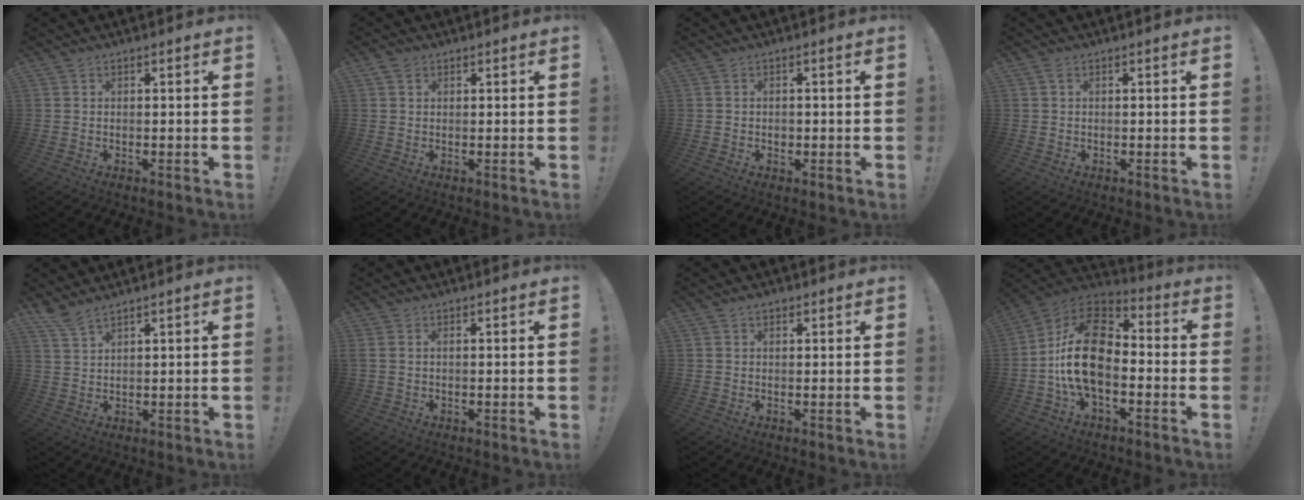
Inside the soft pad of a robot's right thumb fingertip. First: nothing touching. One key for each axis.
{"total": 1.9, "fx": 1.2, "fy": 1.2, "fz": 0.9, "tx": -0.015, "ty": -0.001, "tz": 0.022}
{"total": 1.3, "fx": -0.5, "fy": 1.0, "fz": 0.6, "tx": -0.004, "ty": 0.000, "tz": -0.010}
{"total": 0.6, "fx": 0.1, "fy": 0.2, "fz": 0.5, "tx": -0.008, "ty": 0.000, "tz": 0.001}
{"total": 4.3, "fx": 3.7, "fy": 0.6, "fz": 2.2, "tx": -0.042, "ty": -0.022, "tz": 0.067}
{"total": 1.2, "fx": 0.4, "fy": 0.8, "fz": 0.8, "tx": -0.023, "ty": 0.006, "tz": 0.009}
{"total": 1.2, "fx": 0.6, "fy": 0.8, "fz": 0.6, "tx": -0.007, "ty": 0.000, "tz": 0.011}
{"total": 19.9, "fx": -2.9, "fy": 12.2, "fz": 15.5, "tx": -0.287, "ty": 0.030, "tz": -0.044}